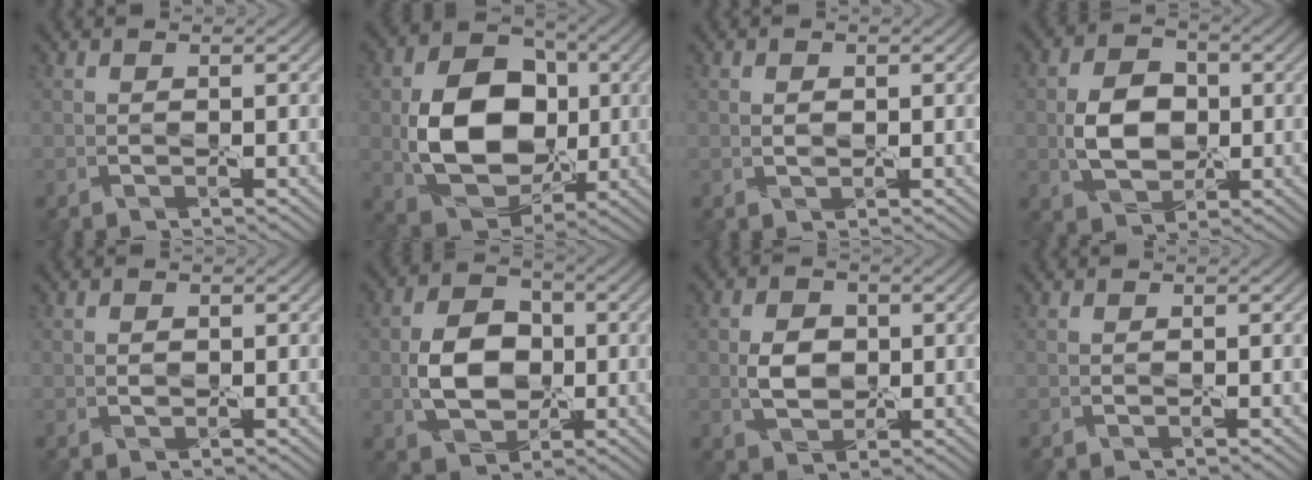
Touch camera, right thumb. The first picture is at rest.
{"total": 13.0, "force": [-0.2, 9.6, 8.8], "torque": [-0.160, -0.005, 0.004]}
{"total": 1.2, "force": [0.1, 0.8, 0.8], "torque": [-0.018, -0.001, 0.004]}
{"total": 7.2, "force": [-0.4, 5.2, 5.0], "torque": [-0.102, -0.001, -0.009]}
{"total": 0.8, "force": [0.1, 0.6, 0.5], "torque": [-0.011, -0.001, 0.002]}
{"total": 7.9, "force": [-0.7, 5.7, 5.4], "torque": [-0.109, 0.001, -0.015]}
{"total": 4.4, "force": [-0.1, 3.2, 3.1], "torque": [-0.065, -0.002, -0.005]}
{"total": 0.0}